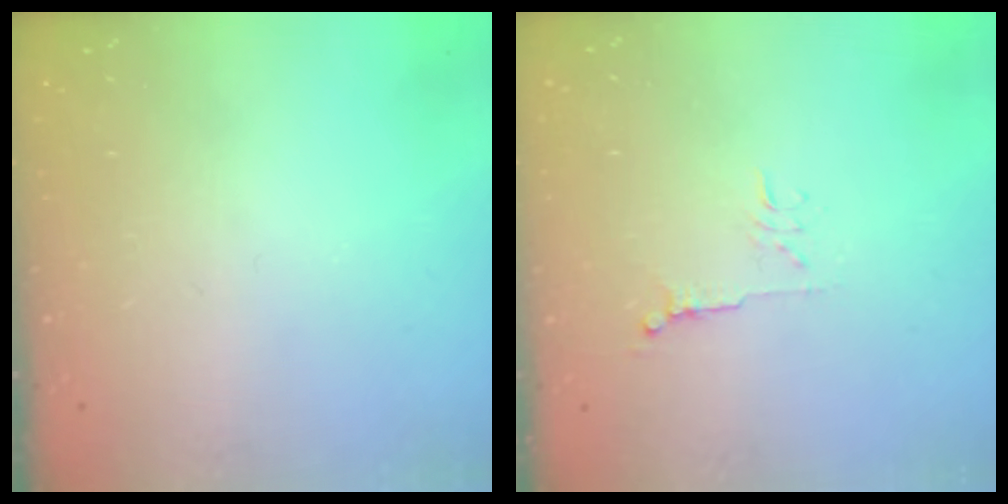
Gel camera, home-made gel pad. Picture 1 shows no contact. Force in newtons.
{"total": 5.4, "press": 5.3, "slide": 0.7}